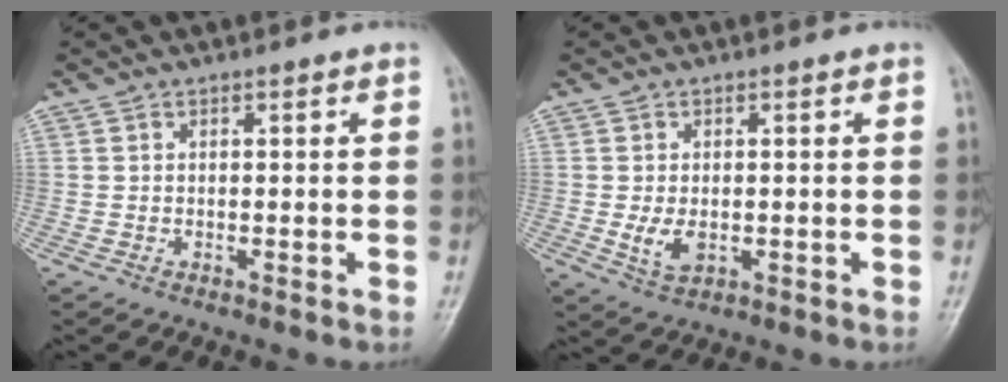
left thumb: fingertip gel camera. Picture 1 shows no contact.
{"total": 4.0, "force": [-0.5, 2.5, 3.1], "torque": [-0.057, -0.008, -0.003]}